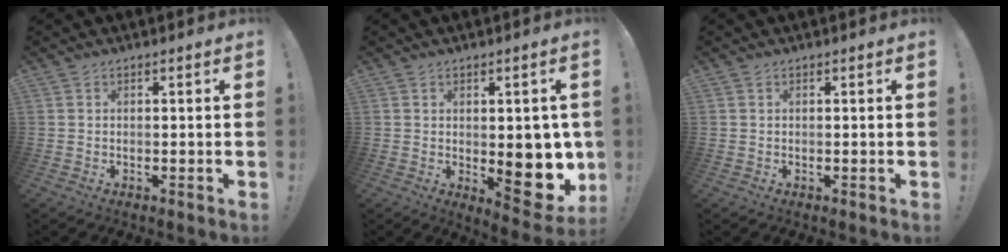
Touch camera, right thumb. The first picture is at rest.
{"total": 14.2, "force": [-1.4, 7.6, 11.9], "torque": [-0.118, -0.010, -0.006]}
{"total": 0.0}